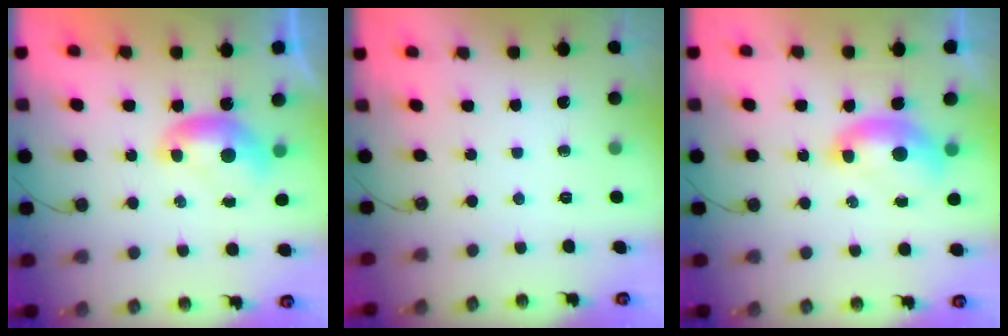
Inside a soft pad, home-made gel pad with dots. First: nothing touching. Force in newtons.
{"total": 0.0}
{"total": 1.9, "press": 1.8, "slide": 0.6}